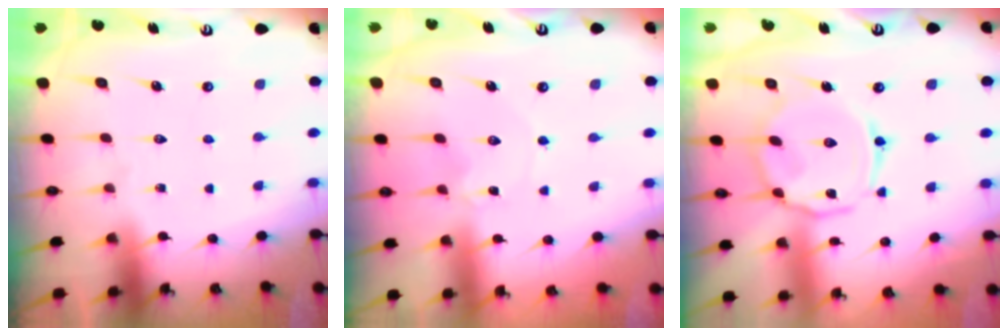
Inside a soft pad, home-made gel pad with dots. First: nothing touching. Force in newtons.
{"total": 1.0, "press": 1.0, "slide": 0.2}
{"total": 9.8, "press": 9.8, "slide": 0.9}